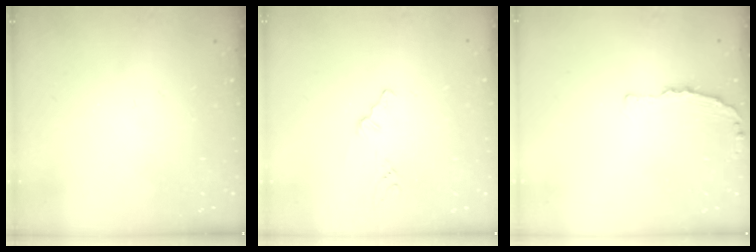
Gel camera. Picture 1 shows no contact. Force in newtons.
{"total": 1.3, "press": 1.3, "slide": 0.2}
{"total": 2.6, "press": 2.6, "slide": 0.4}